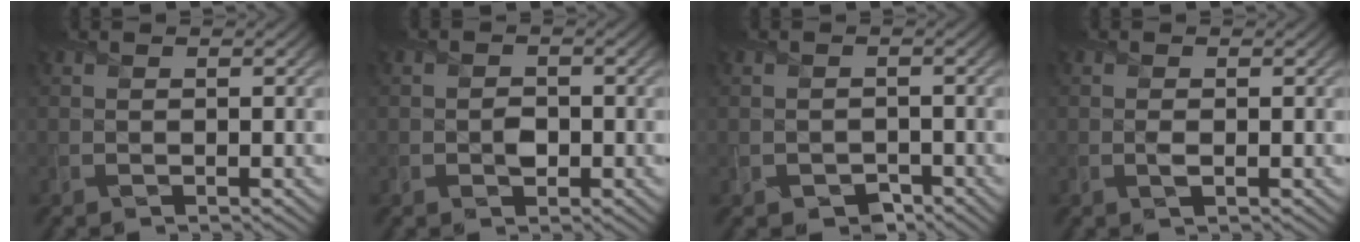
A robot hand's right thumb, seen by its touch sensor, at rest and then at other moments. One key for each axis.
{"total": 1.6, "fx": -0.5, "fy": 1.2, "fz": 0.8, "tx": -0.013, "ty": -0.002, "tz": -0.012}
{"total": 2.3, "fx": -1.4, "fy": 1.7, "fz": 0.7, "tx": -0.013, "ty": -0.012, "tz": -0.025}
{"total": 0.8, "fx": -0.1, "fy": 0.4, "fz": 0.7, "tx": -0.017, "ty": -0.003, "tz": -0.002}